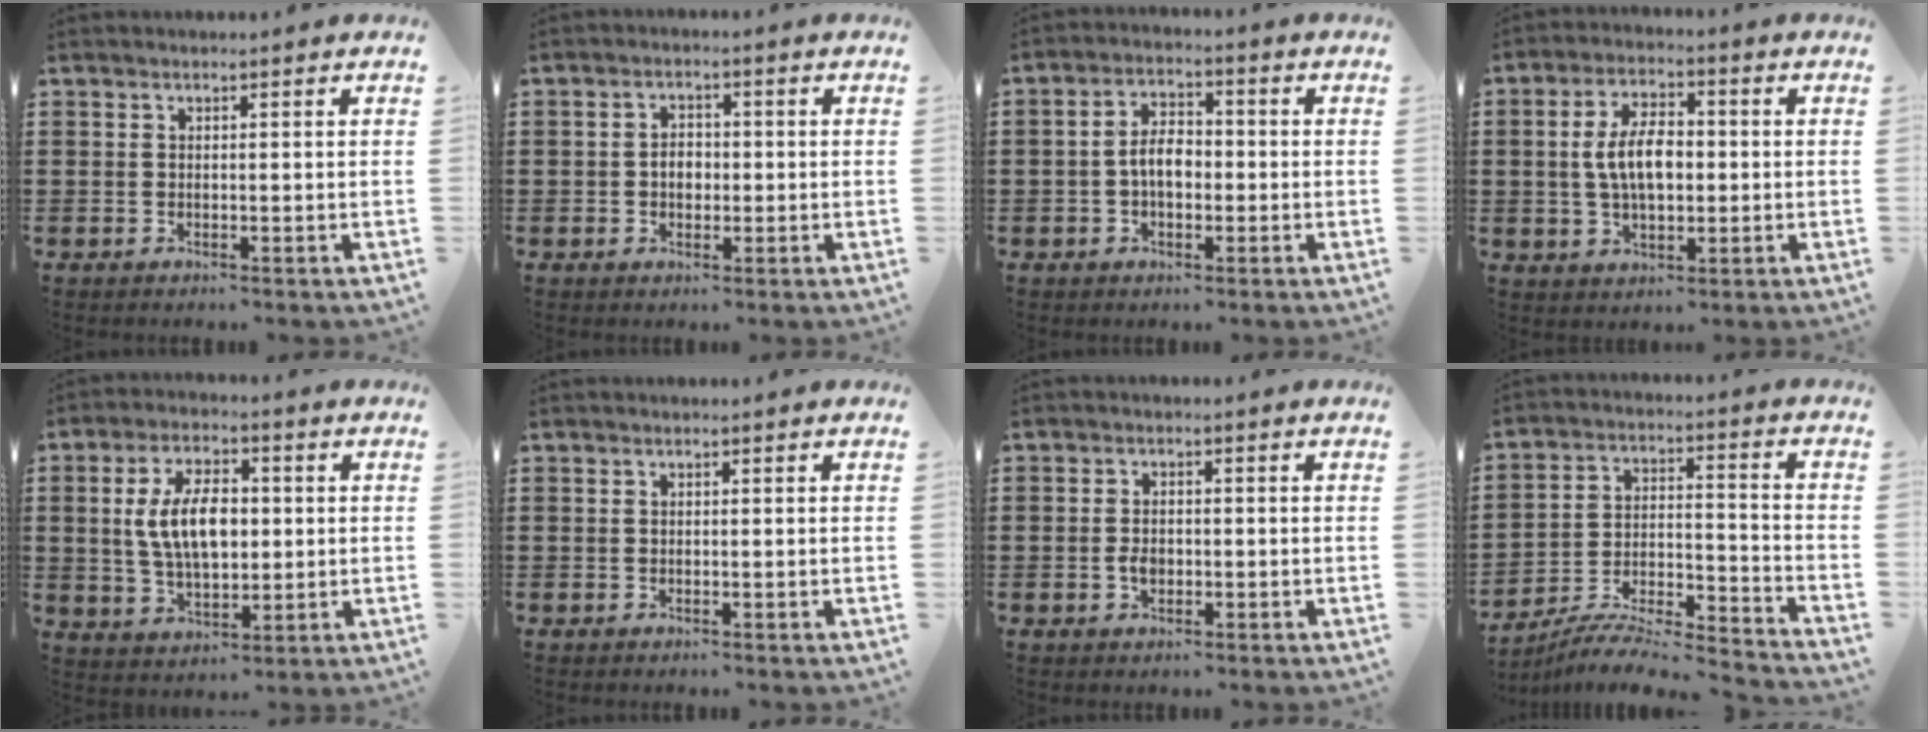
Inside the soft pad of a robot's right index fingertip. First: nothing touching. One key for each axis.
{"total": 2.7, "fx": -0.3, "fy": 1.9, "fz": 1.9, "tx": -0.038, "ty": 0.006, "tz": -0.009}
{"total": 4.8, "fx": -0.8, "fy": 2.7, "fz": 3.9, "tx": -0.079, "ty": 0.007, "tz": -0.018}
{"total": 7.6, "fx": 0.0, "fy": 3.8, "fz": 6.5, "tx": -0.129, "ty": 0.006, "tz": -0.006}
{"total": 9.2, "fx": 0.8, "fy": 4.9, "fz": 7.8, "tx": -0.148, "ty": 0.005, "tz": 0.007}
{"total": 0.0}
{"total": 2.3, "fx": -0.5, "fy": 1.3, "fz": 1.8, "tx": -0.035, "ty": 0.001, "tz": -0.009}
{"total": 6.6, "fx": -6.2, "fy": 0.6, "fz": 2.3, "tx": -0.044, "ty": -0.008, "tz": -0.125}